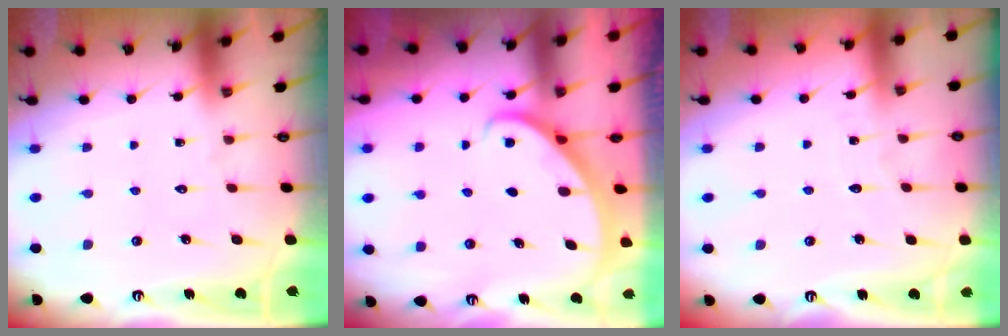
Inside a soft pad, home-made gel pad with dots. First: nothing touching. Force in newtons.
{"total": 2.1, "press": 2.1, "slide": 0.2}
{"total": 2.6, "press": 2.6, "slide": 0.3}